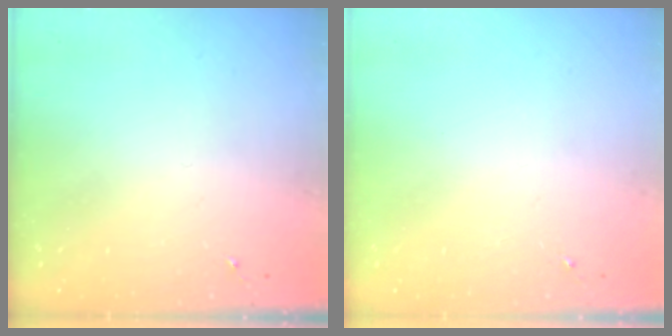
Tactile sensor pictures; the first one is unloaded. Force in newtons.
{"total": 0.0}